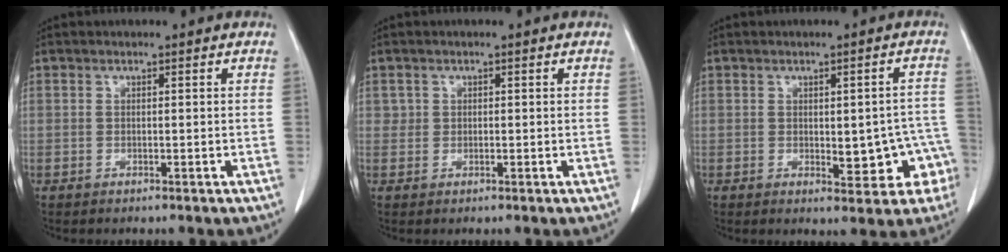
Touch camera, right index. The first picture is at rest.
{"total": 1.0, "force": [0.4, 0.9, 0.0], "torque": [0.010, 0.004, 0.004]}
{"total": 7.6, "force": [-1.8, 3.6, 6.4], "torque": [-0.055, 0.020, -0.012]}